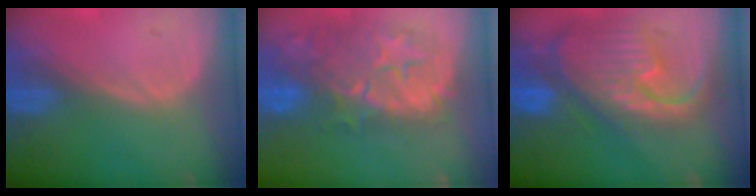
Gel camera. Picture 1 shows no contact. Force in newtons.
{"total": 11.3, "press": 10.4, "slide": 4.3}
{"total": 12.4, "press": 10.6, "slide": 6.5}